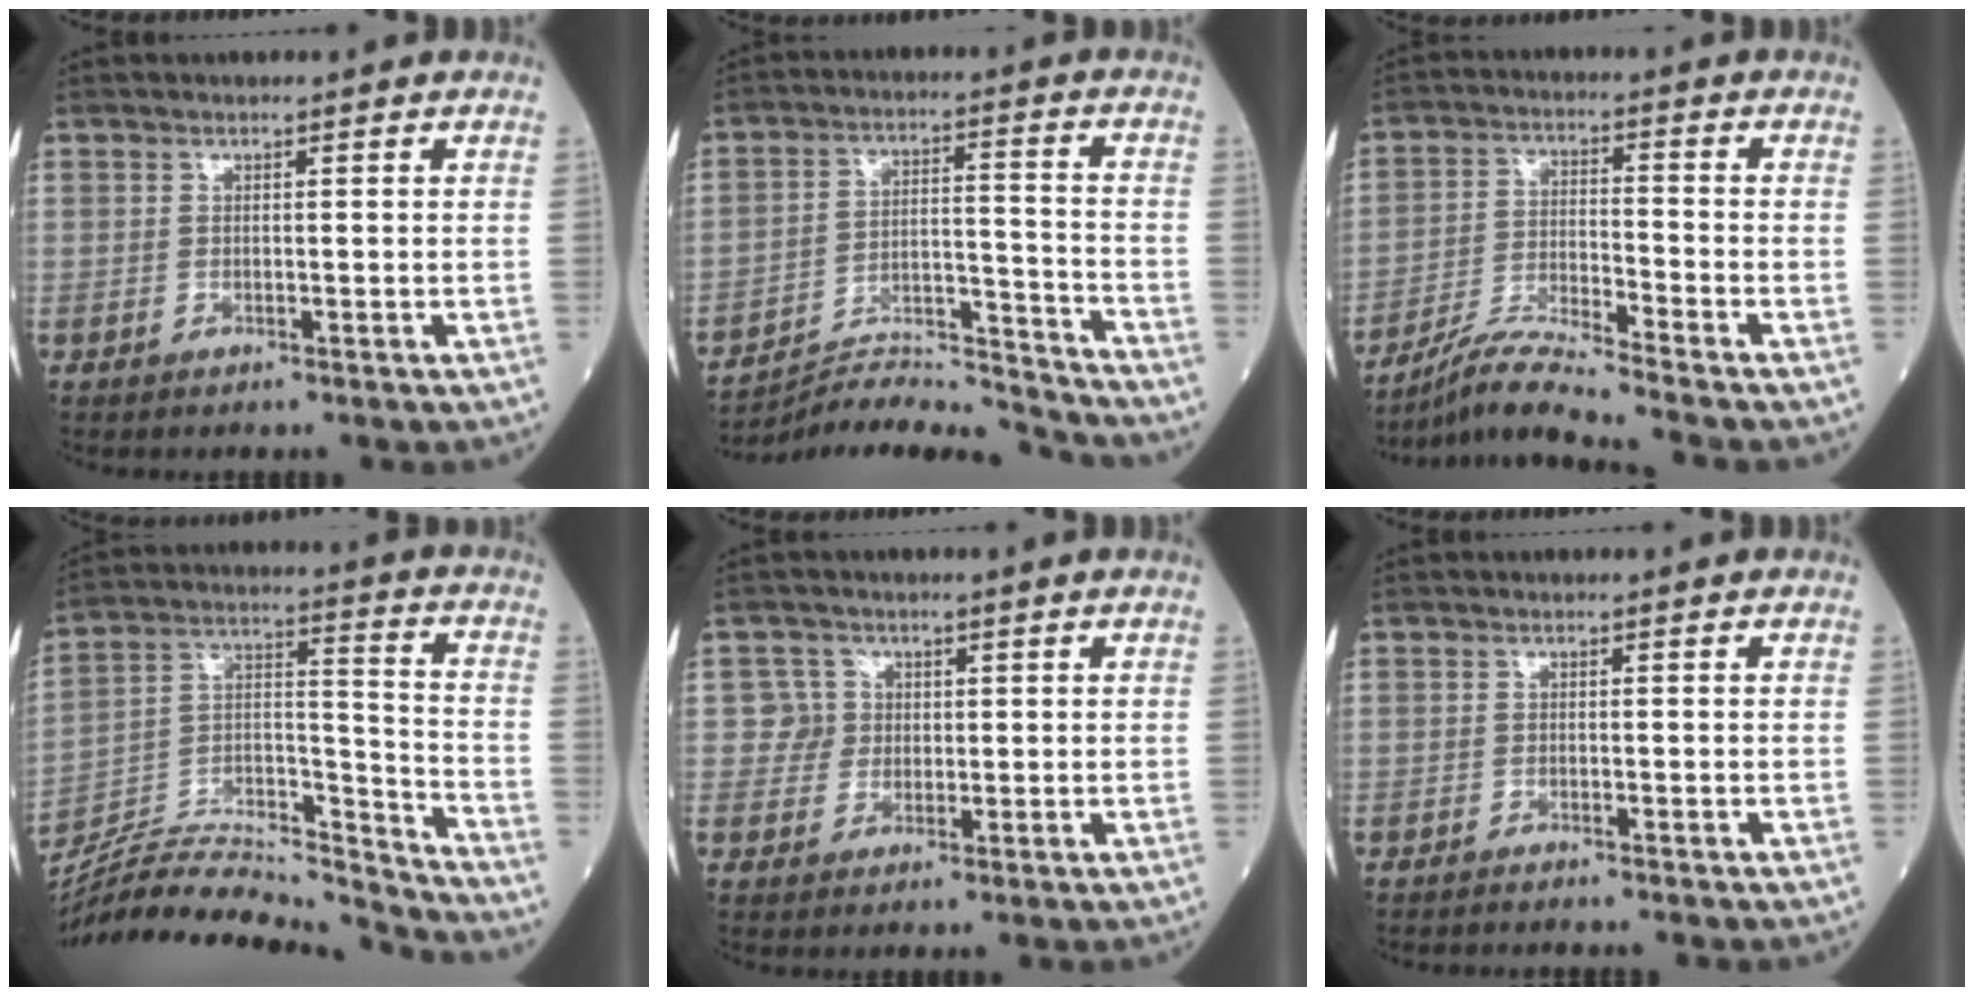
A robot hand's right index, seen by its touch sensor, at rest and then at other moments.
{"total": 14.1, "force": [-14.0, -1.4, 1.0], "torque": [-0.024, 0.024, -0.232]}
{"total": 8.2, "force": [-7.5, -1.9, 2.8], "torque": [-0.062, -0.017, -0.140]}
{"total": 22.1, "force": [-21.2, 1.4, 6.1], "torque": [-0.129, 0.027, -0.353]}
{"total": 3.2, "force": [0.5, 3.2, 0.0], "torque": [0.012, 0.006, 0.006]}
{"total": 1.6, "force": [-1.5, -0.1, 0.5], "torque": [-0.008, 0.000, -0.019]}